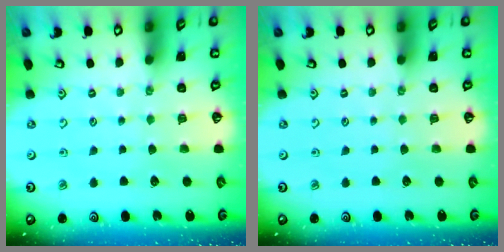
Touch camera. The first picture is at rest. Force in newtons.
{"total": 0.0}